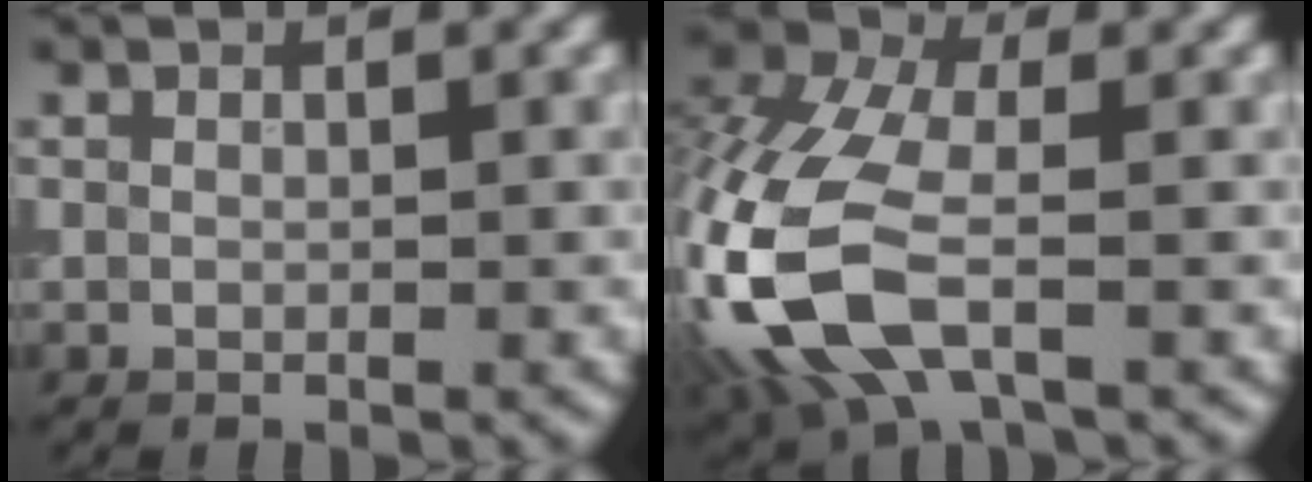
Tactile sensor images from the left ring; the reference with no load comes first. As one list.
[{"total": 12.2, "force": [-3.1, 6.9, 9.5], "torque": [-0.248, -0.004, -0.074]}]